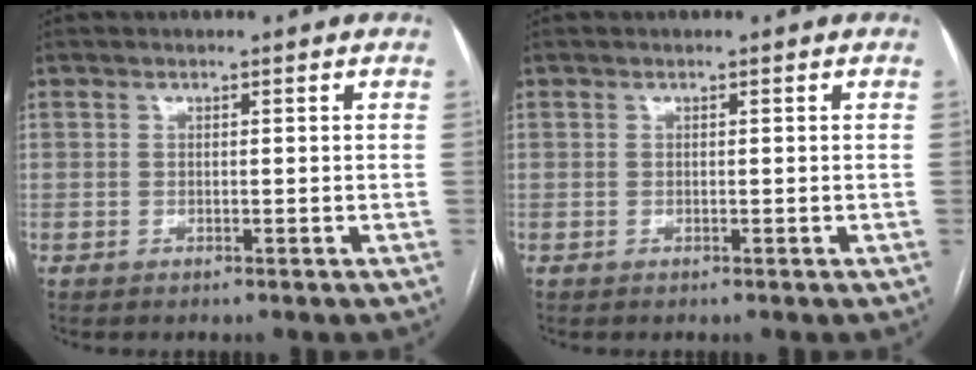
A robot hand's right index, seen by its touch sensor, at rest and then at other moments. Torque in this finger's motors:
{"motor_torque": [0.00, 0.00, 0.00, 0.00]}